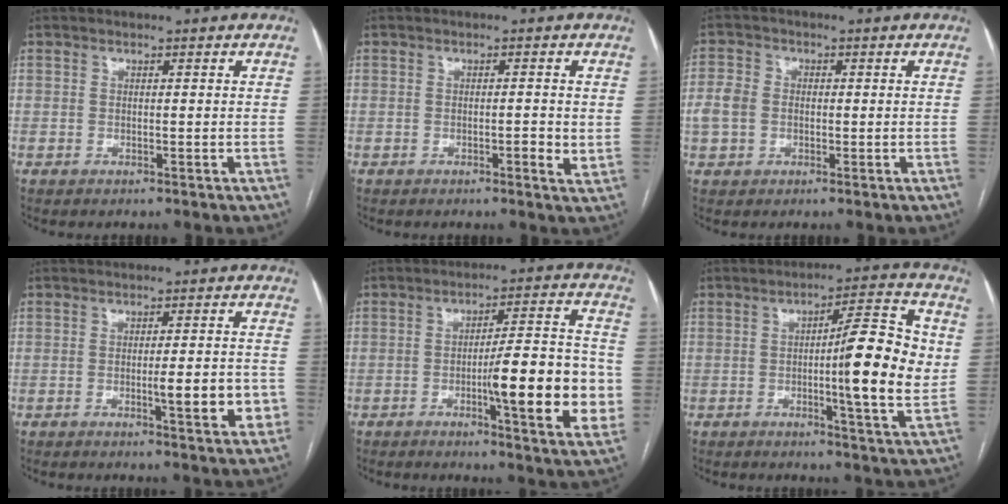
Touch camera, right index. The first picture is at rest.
{"total": 2.6, "force": [-0.2, 0.6, 2.6], "torque": [-0.036, -0.002, -0.005]}
{"total": 4.5, "force": [-0.4, 3.7, 2.5], "torque": [-0.069, 0.014, -0.009]}
{"total": 7.2, "force": [-1.9, 1.0, 6.9], "torque": [-0.088, -0.002, -0.023]}
{"total": 15.8, "force": [-3.1, 1.9, 15.3], "torque": [-0.209, 0.001, -0.042]}
{"total": 13.8, "force": [0.4, 1.0, 13.7], "torque": [-0.190, 0.005, -0.001]}